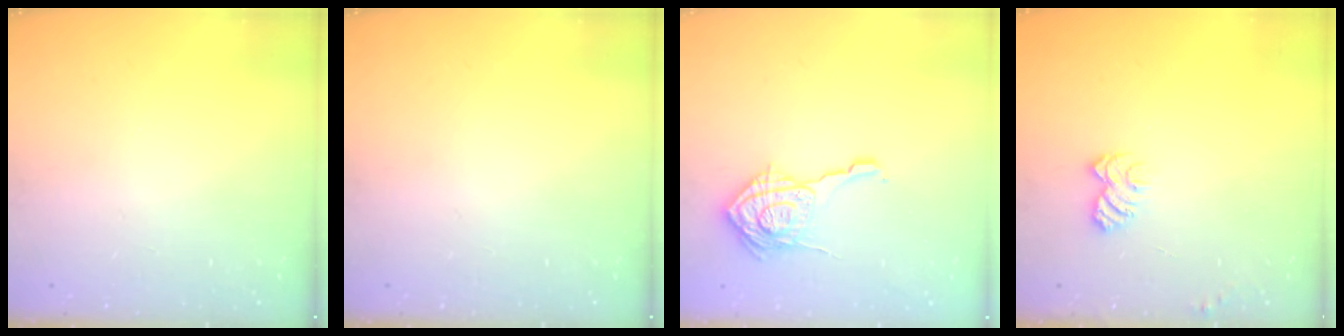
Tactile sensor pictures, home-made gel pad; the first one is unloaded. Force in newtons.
{"total": 0.0}
{"total": 15.4, "press": 15.4, "slide": 0.7}
{"total": 5.5, "press": 5.4, "slide": 0.5}